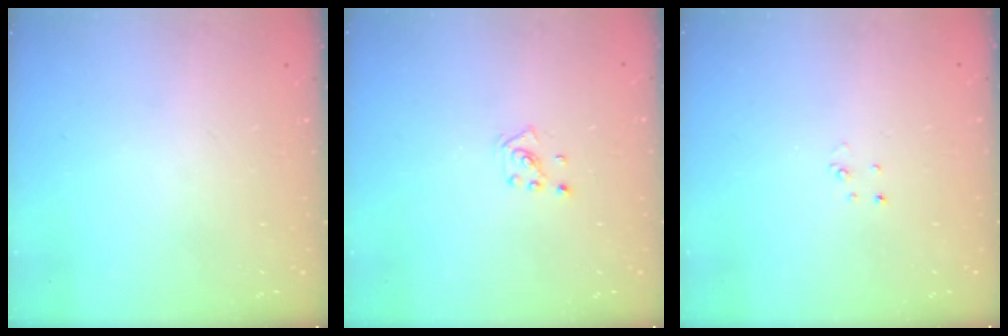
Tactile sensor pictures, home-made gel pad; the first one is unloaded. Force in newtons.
{"total": 2.2, "press": 2.2, "slide": 0.6}
{"total": 2.0, "press": 2.0, "slide": 0.2}